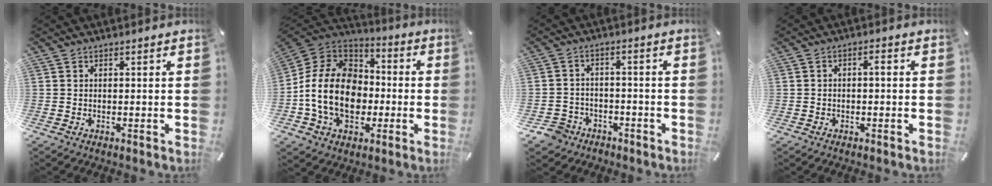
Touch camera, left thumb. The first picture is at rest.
{"total": 18.0, "force": [-4.2, 13.8, 10.8], "torque": [-0.247, 0.027, -0.076]}
{"total": 6.0, "force": [-3.6, 4.6, 1.3], "torque": [-0.038, 0.018, -0.070]}
{"total": 1.8, "force": [-0.4, 0.9, 1.6], "torque": [-0.031, 0.008, -0.011]}